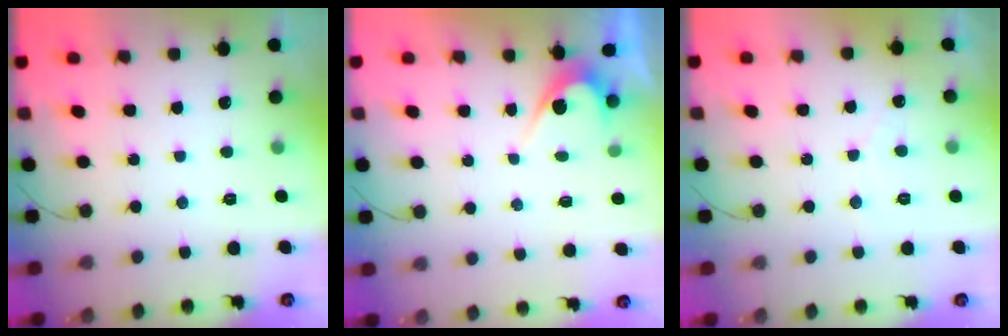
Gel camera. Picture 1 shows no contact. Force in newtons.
{"total": 3.7, "press": 3.7, "slide": 0.4}
{"total": 2.5, "press": 2.5, "slide": 0.1}